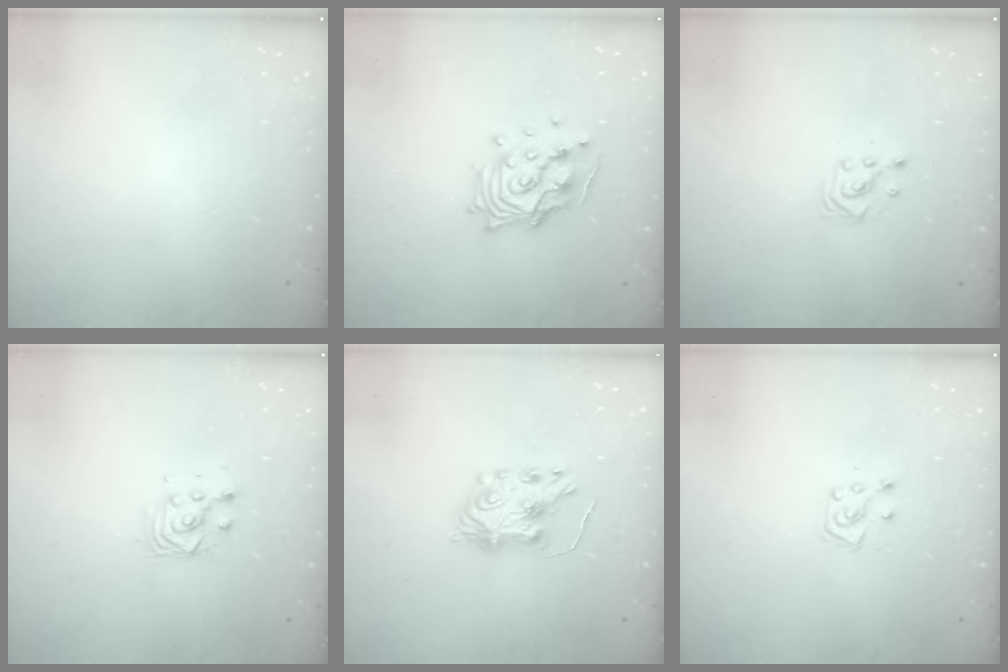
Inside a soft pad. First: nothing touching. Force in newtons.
{"total": 13.8, "press": 13.6, "slide": 2.0}
{"total": 2.2, "press": 2.2, "slide": 0.2}
{"total": 5.0, "press": 5.0, "slide": 0.3}
{"total": 7.3, "press": 7.2, "slide": 0.6}
{"total": 6.3, "press": 6.3, "slide": 0.3}